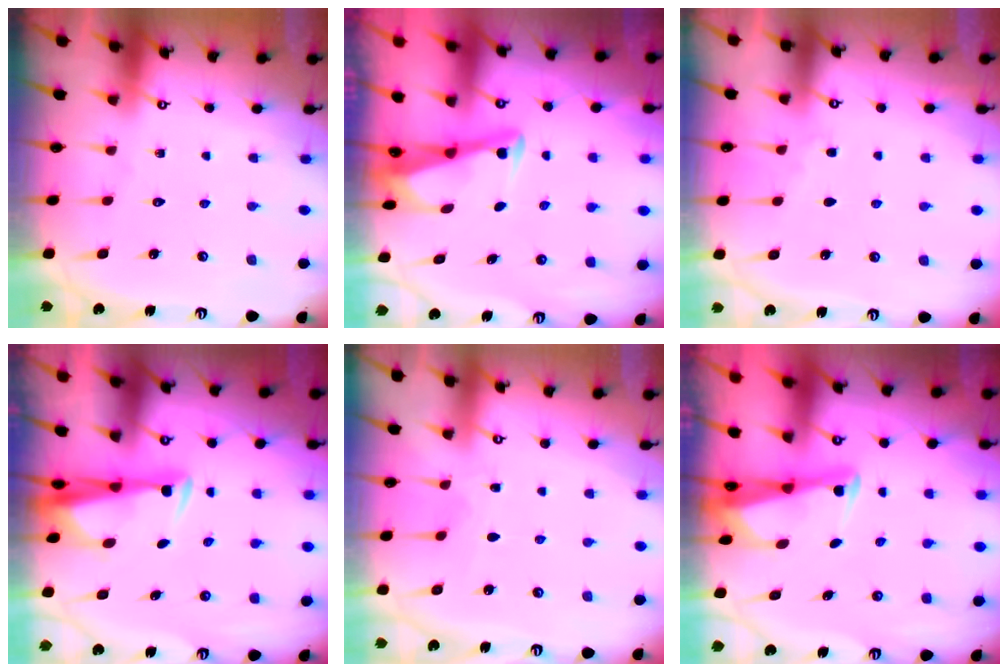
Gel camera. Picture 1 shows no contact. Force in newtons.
{"total": 3.4, "press": 3.3, "slide": 0.4}
{"total": 3.3, "press": 3.3, "slide": 0.5}
{"total": 3.2, "press": 3.1, "slide": 0.7}
{"total": 3.1, "press": 3.1, "slide": 0.5}
{"total": 2.5, "press": 2.5, "slide": 0.5}